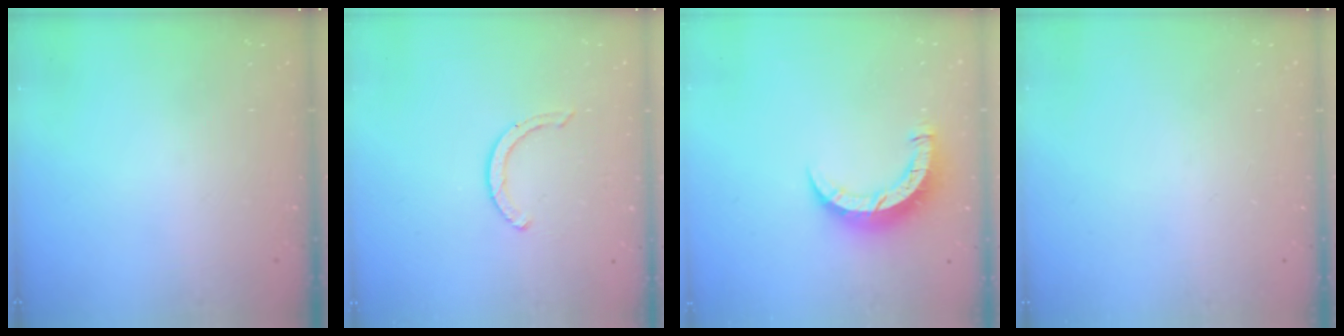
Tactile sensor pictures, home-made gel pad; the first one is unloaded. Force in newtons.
{"total": 2.9, "press": 2.9, "slide": 0.4}
{"total": 8.7, "press": 8.6, "slide": 0.5}
{"total": 0.0}